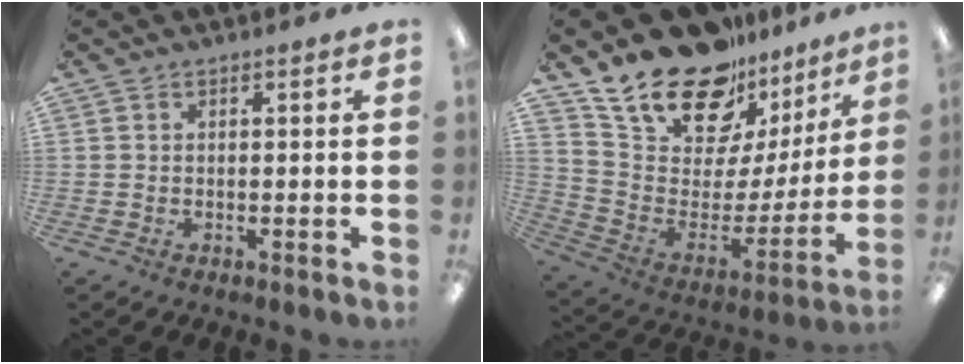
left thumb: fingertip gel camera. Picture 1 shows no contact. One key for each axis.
{"total": 22.8, "fx": 17.6, "fy": 10.6, "fz": 9.8, "tx": -0.176, "ty": -0.124, "tz": 0.321}